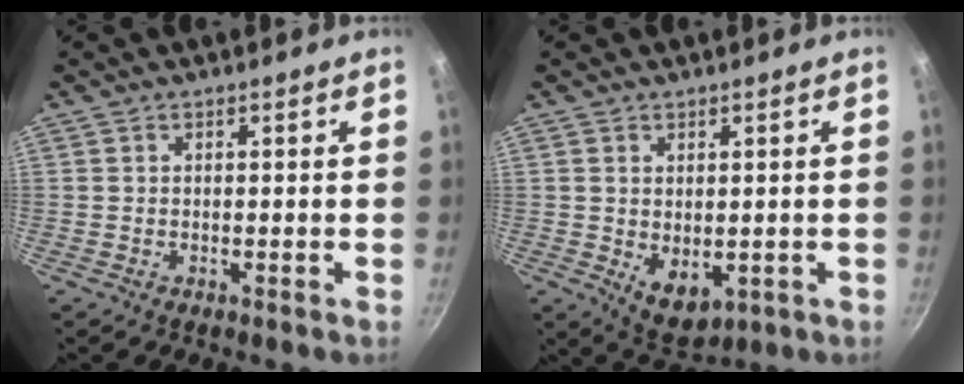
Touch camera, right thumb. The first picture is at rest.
{"total": 6.3, "force": [-0.1, 4.1, 4.7], "torque": [-0.060, -0.016, 0.014]}